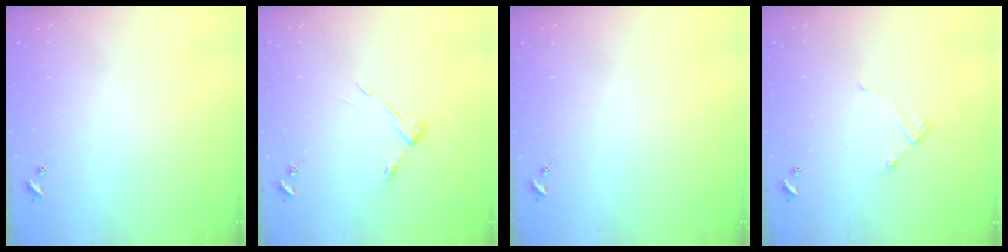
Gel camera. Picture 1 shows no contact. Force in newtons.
{"total": 6.4, "press": 6.4, "slide": 0.4}
{"total": 0.0}
{"total": 5.5, "press": 5.5, "slide": 0.3}